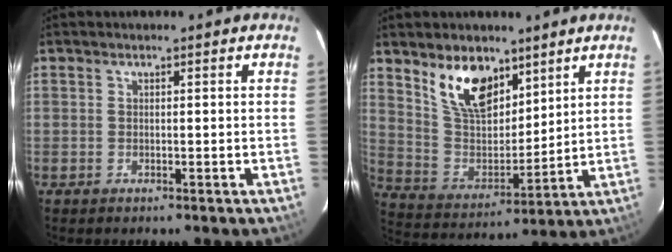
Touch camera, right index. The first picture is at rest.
{"total": 13.3, "force": [8.4, 6.9, 7.6], "torque": [-0.146, 0.003, 0.168]}